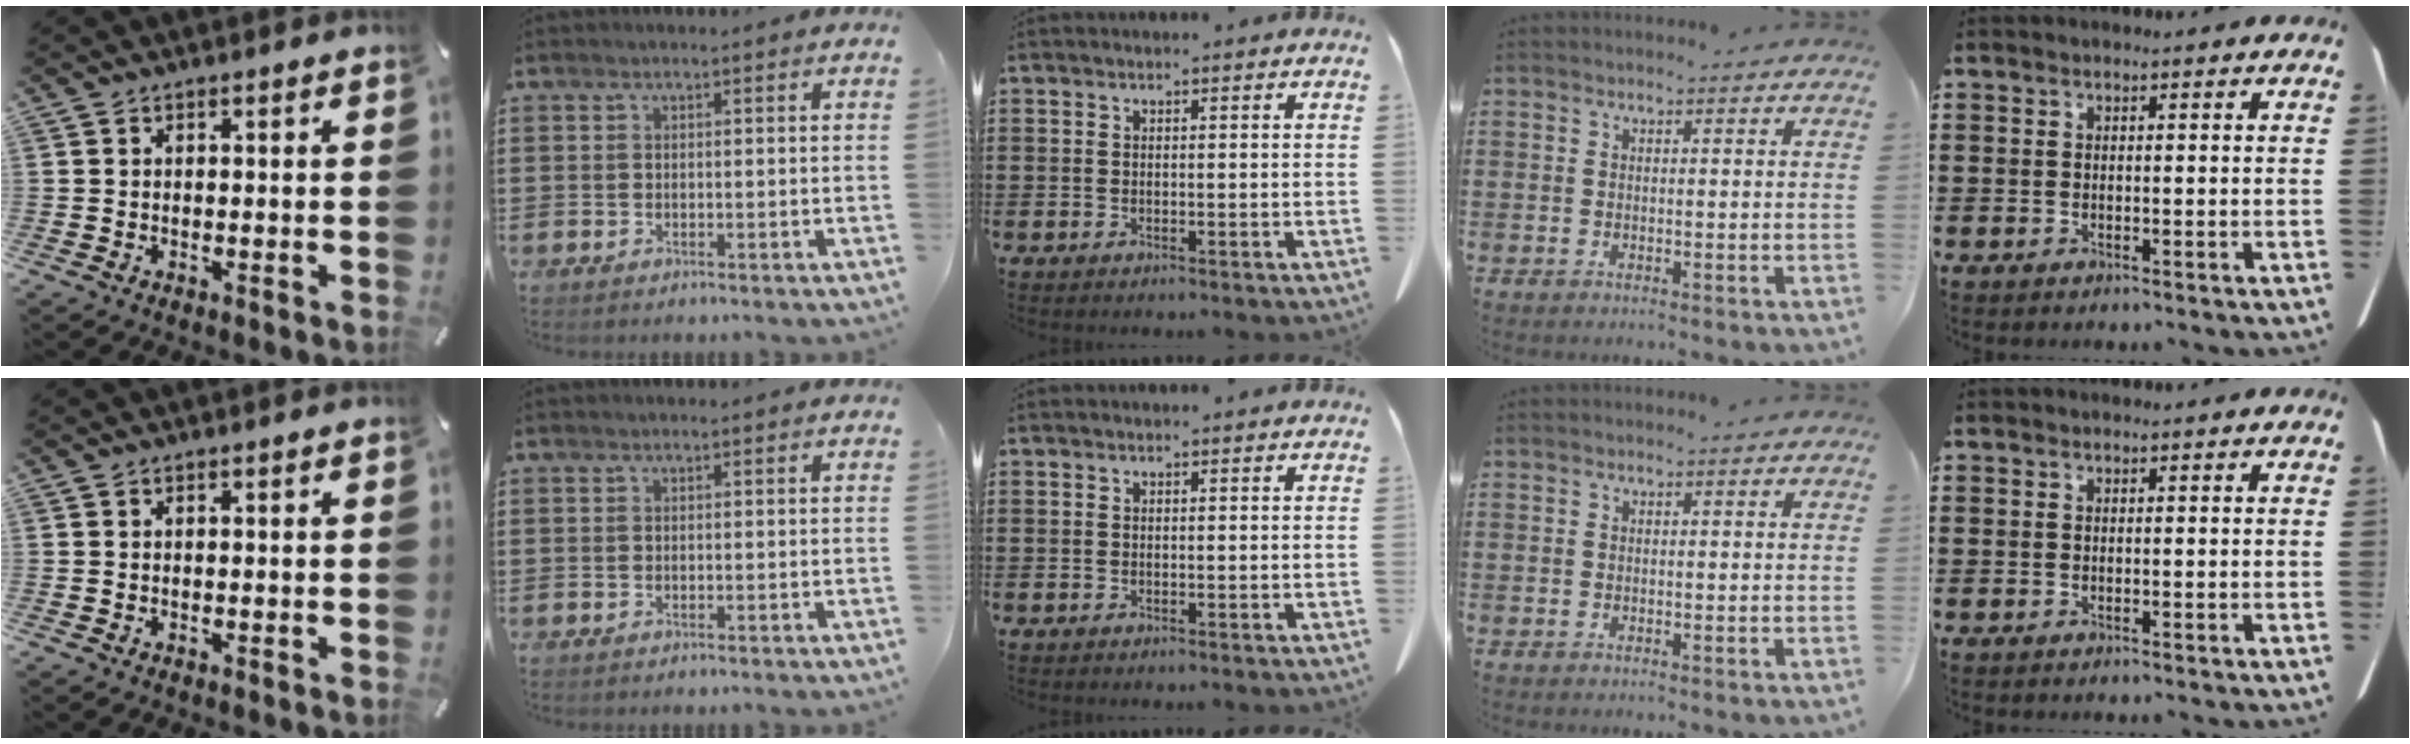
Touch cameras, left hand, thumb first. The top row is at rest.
{}